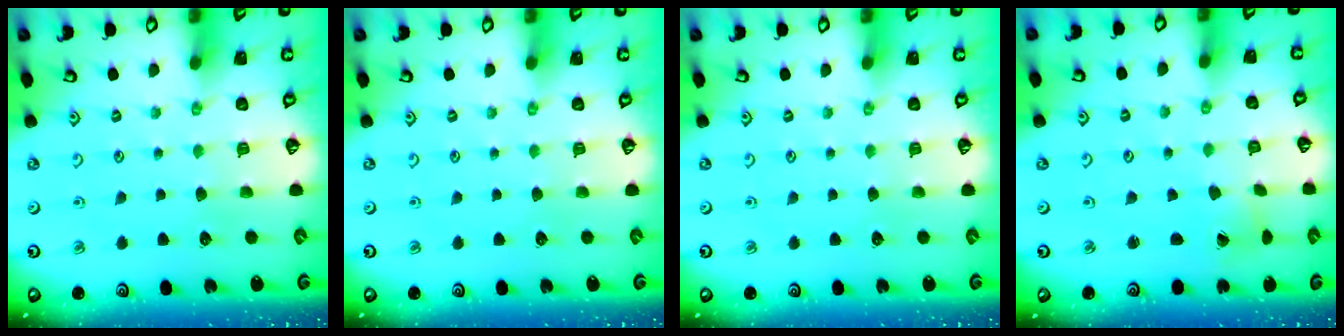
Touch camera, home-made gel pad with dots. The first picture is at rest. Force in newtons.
{"total": 0.0}
{"total": 0.0}
{"total": 1.6, "press": 1.5, "slide": 0.3}